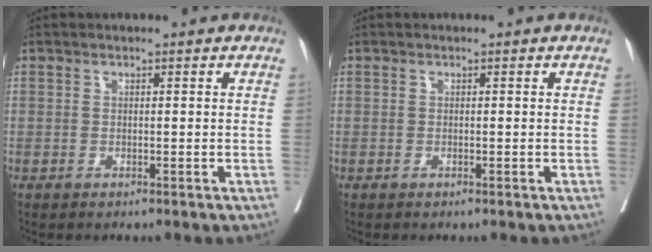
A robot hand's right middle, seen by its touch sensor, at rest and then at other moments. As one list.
[{"total": 0.0}]